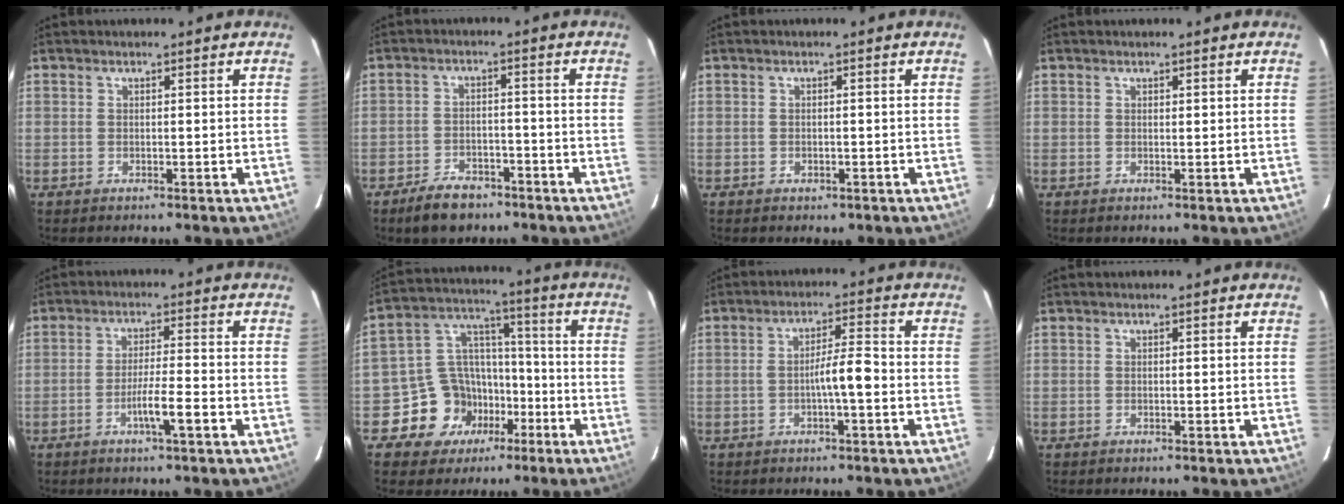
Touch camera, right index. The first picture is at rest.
{"total": 5.9, "force": [-4.4, 2.9, 2.5], "torque": [-0.051, 0.002, -0.070]}
{"total": 0.9, "force": [-0.4, 0.7, 0.4], "torque": [-0.008, 0.001, -0.002]}
{"total": 0.0}
{"total": 4.9, "force": [-2.2, -0.2, 4.4], "torque": [-0.075, -0.005, -0.040]}
{"total": 10.8, "force": [-4.5, 9.2, 3.3], "torque": [-0.061, 0.035, -0.066]}
{"total": 4.8, "force": [-1.3, 0.3, 4.6], "torque": [-0.076, 0.012, -0.020]}
{"total": 0.0}